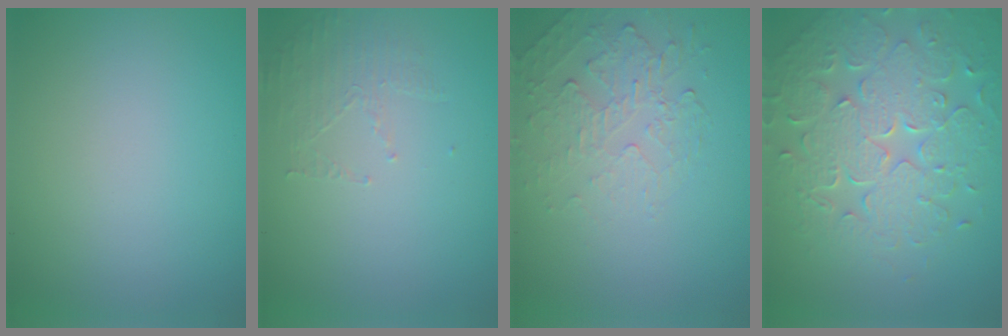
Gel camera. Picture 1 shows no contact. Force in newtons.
{"total": 1.5, "press": 0.5, "slide": 1.4}
{"total": 2.2, "press": 1.1, "slide": 1.9}
{"total": 8.1, "press": 5.8, "slide": 5.7}